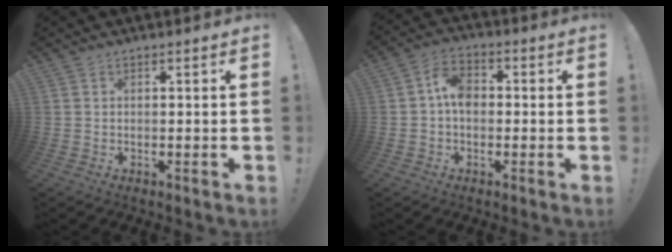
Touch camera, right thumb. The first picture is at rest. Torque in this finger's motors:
{"motor_torque": [0.05, -0.09, 0.63, -0.32, 0.03]}